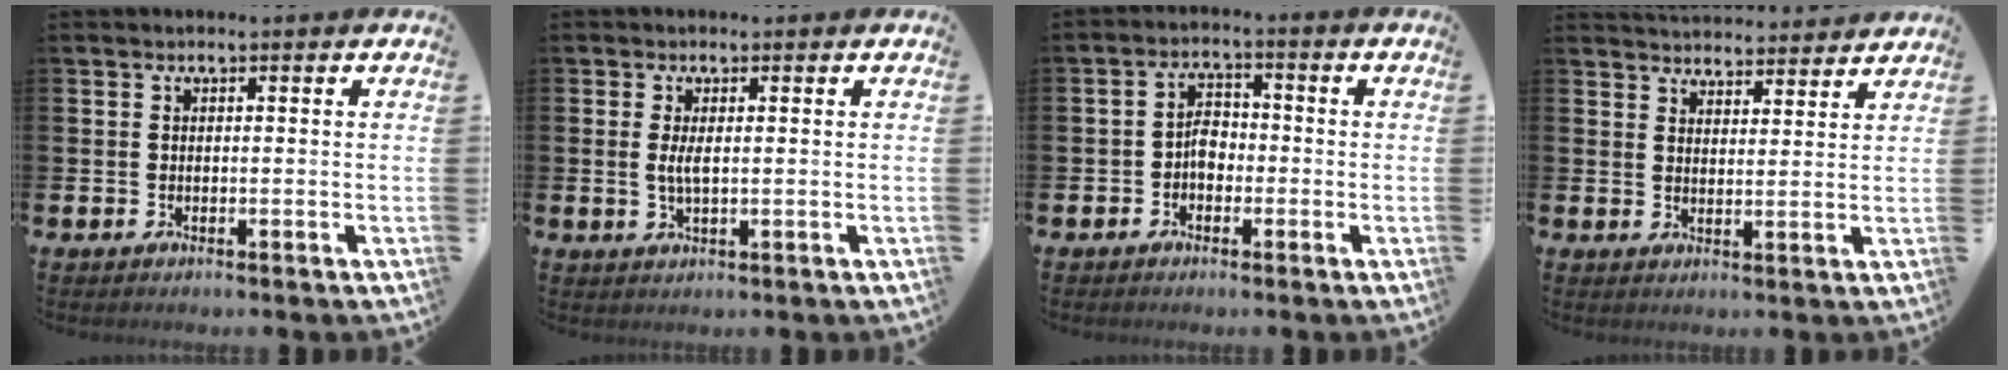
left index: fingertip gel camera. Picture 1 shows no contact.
{"total": 2.1, "force": [0.3, 0.6, 1.9], "torque": [-0.036, 0.003, 0.003]}
{"total": 3.0, "force": [-1.1, 2.0, 1.9], "torque": [-0.035, 0.009, -0.024]}
{"total": 4.1, "force": [4.1, 0.5, -0.1], "torque": [-0.008, -0.026, 0.074]}